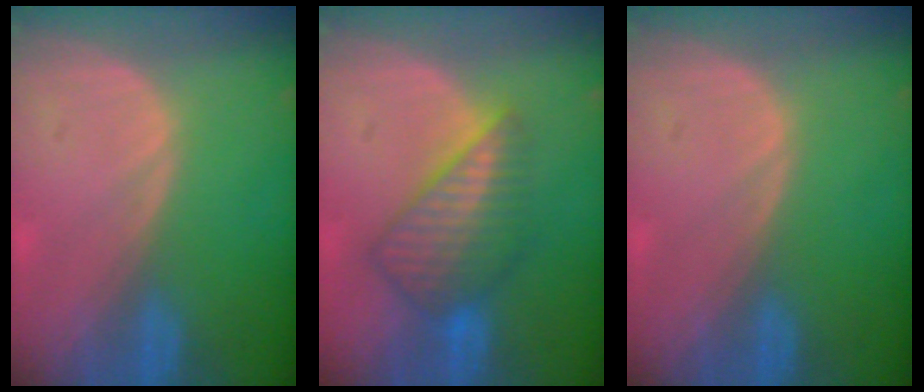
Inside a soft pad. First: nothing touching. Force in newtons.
{"total": 7.3, "press": 6.9, "slide": 2.2}
{"total": 0.0}